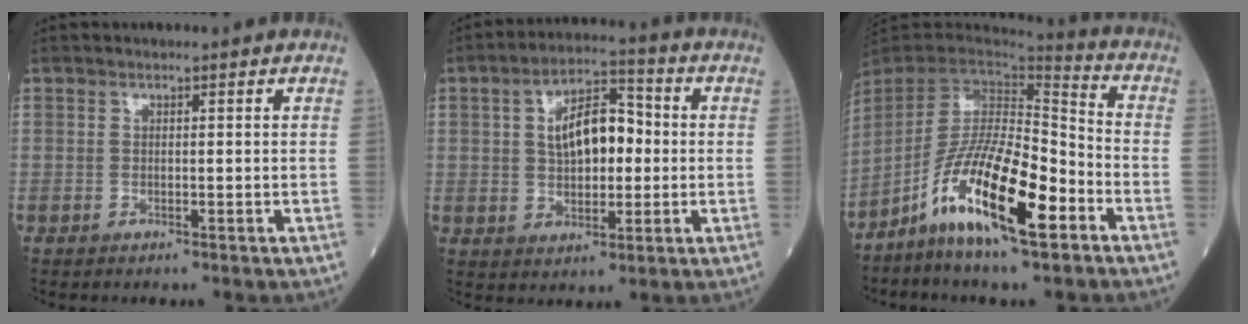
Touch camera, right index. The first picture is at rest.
{"total": 9.5, "force": [0.9, 4.6, 8.3], "torque": [-0.145, 0.022, 0.016]}
{"total": 15.9, "force": [-7.8, 3.0, 13.5], "torque": [-0.254, -0.010, -0.140]}